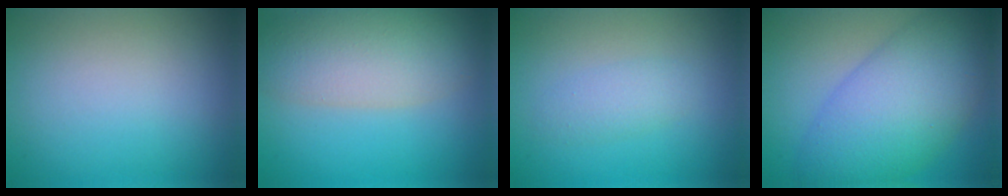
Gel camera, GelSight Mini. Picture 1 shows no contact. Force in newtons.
{"total": 7.0, "press": 7.0, "slide": 0.5}
{"total": 1.6, "press": 1.6, "slide": 0.0}
{"total": 9.4, "press": 9.4, "slide": 0.2}